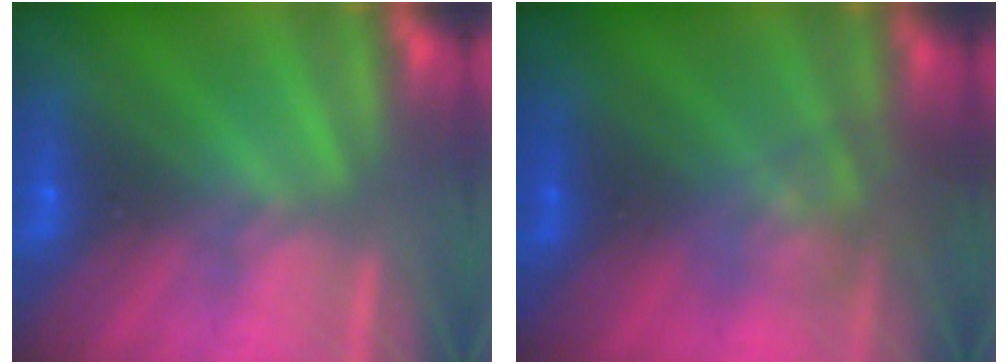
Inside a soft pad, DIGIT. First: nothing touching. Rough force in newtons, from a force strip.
{"total": 2.5}